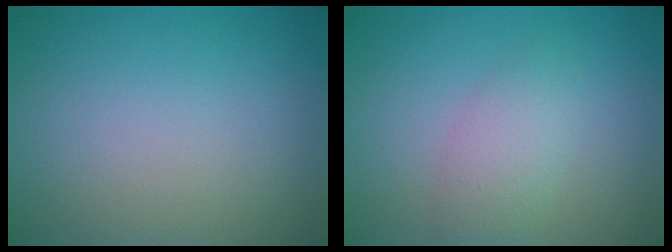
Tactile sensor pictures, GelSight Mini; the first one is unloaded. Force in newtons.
{"total": 2.6, "press": 2.6, "slide": 0.0}